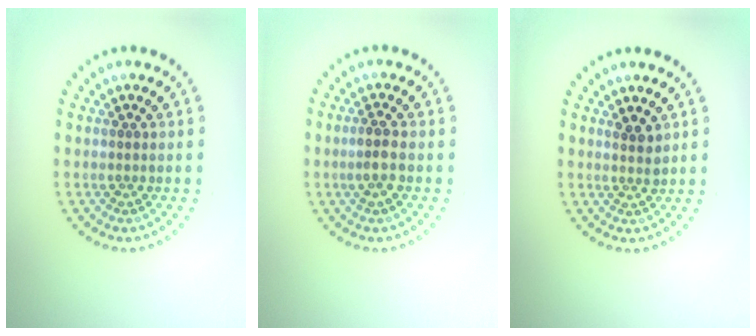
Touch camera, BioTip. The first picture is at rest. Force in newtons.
{"total": 1.7, "press": 1.6, "slide": 0.7}
{"total": 1.5, "press": 1.2, "slide": 0.9}